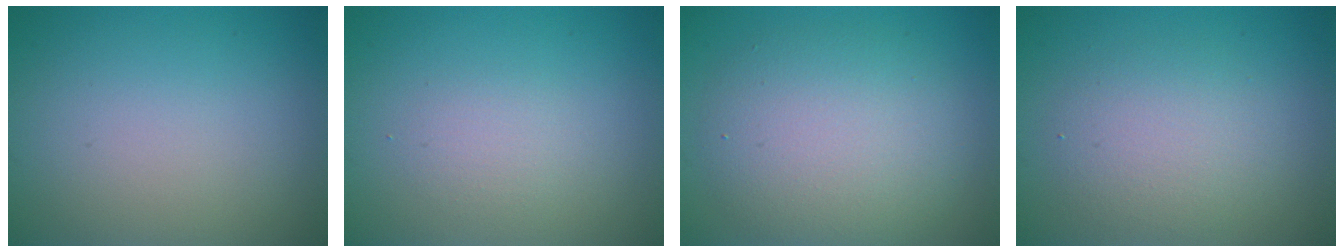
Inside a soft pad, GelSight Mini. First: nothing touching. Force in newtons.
{"total": 1.4, "press": 1.4, "slide": 0.0}
{"total": 6.1, "press": 6.1, "slide": 0.3}
{"total": 3.4, "press": 3.4, "slide": 0.4}